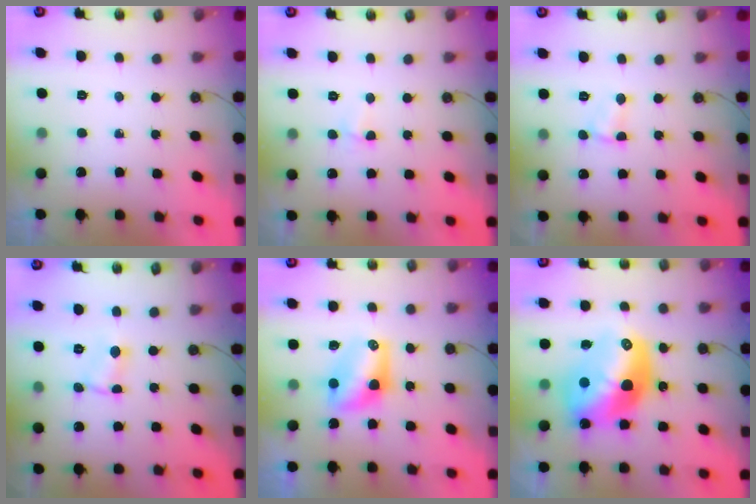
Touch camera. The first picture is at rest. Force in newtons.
{"total": 2.0, "press": 1.9, "slide": 0.5}
{"total": 1.7, "press": 1.7, "slide": 0.2}
{"total": 1.2, "press": 1.2, "slide": 0.2}
{"total": 7.7, "press": 7.5, "slide": 1.8}
{"total": 19.1, "press": 19.1, "slide": 1.5}